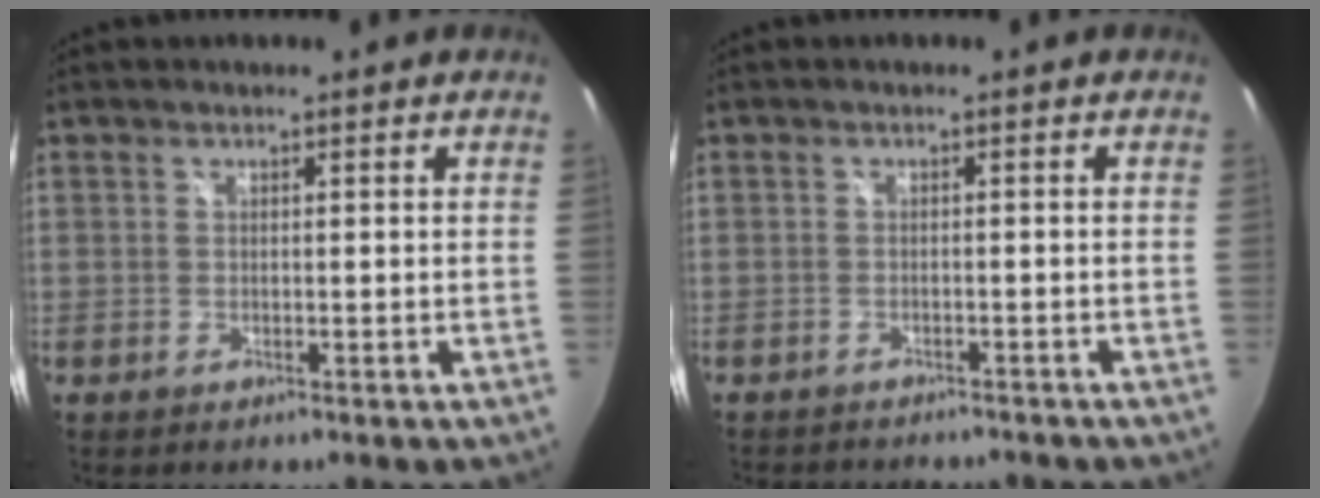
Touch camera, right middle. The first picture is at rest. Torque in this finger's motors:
{"motor_torque": [0.19, -0.32, 0.15, 0.06]}